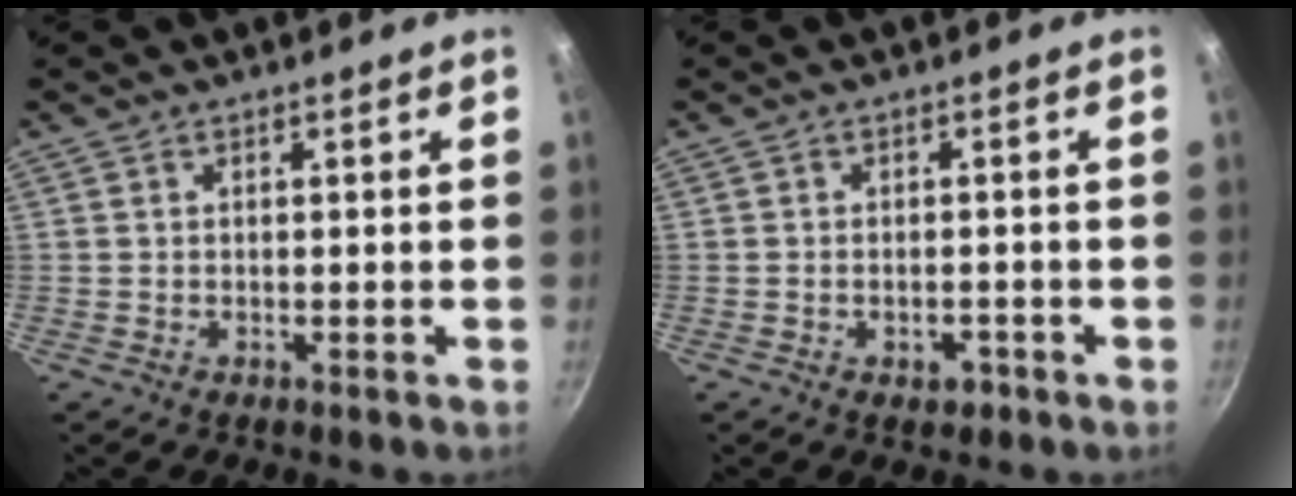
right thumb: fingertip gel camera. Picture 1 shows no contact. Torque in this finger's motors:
{"motor_torque": [-0.04, 0.06, -0.31, 0.17, 0.09]}